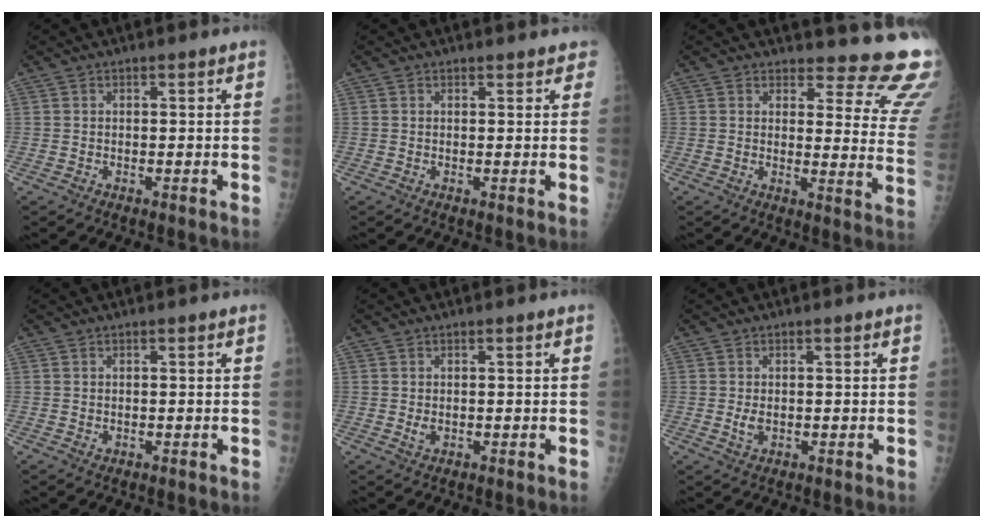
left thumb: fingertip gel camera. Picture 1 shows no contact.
{"total": 2.6, "force": [2.2, 1.1, 0.8], "torque": [0.014, -0.003, 0.015]}
{"total": 15.5, "force": [14.8, 3.3, 3.0], "torque": [0.011, -0.165, 0.136]}
{"total": 0.7, "force": [0.4, 0.3, 0.5], "torque": [-0.008, -0.002, 0.008]}
{"total": 1.4, "force": [0.4, 0.7, 1.1], "torque": [-0.020, -0.004, 0.011]}
{"total": 1.9, "force": [0.3, 1.0, 1.6], "torque": [-0.028, -0.005, 0.009]}